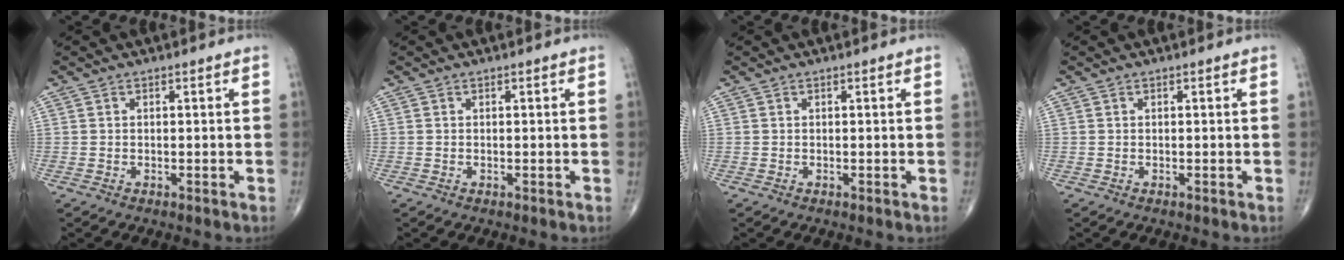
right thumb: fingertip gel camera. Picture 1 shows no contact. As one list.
[{"total": 0.0}, {"total": 0.0}, {"total": 0.0}]